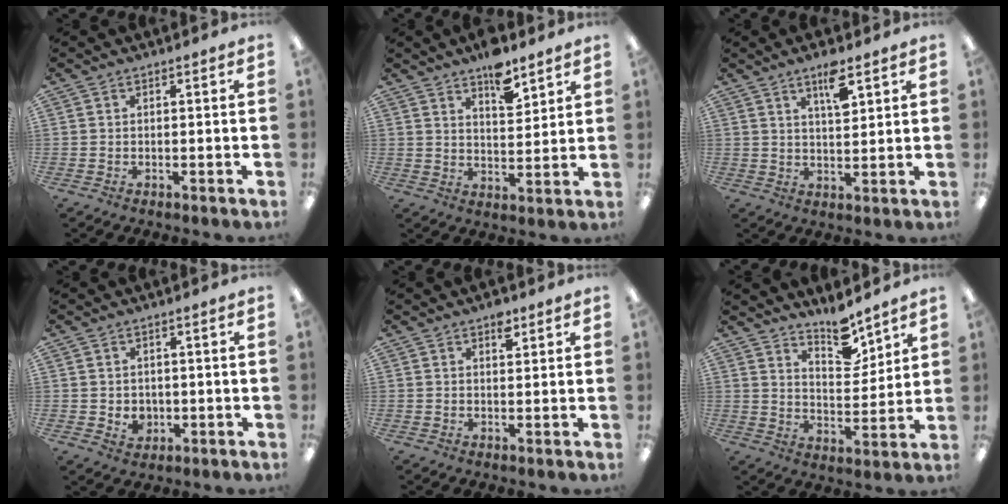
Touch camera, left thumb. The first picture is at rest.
{"total": 8.4, "force": [6.5, 3.3, 4.1], "torque": [-0.050, -0.041, 0.110]}
{"total": 7.1, "force": [4.5, 2.3, 5.0], "torque": [-0.071, -0.022, 0.070]}
{"total": 3.1, "force": [0.2, 2.7, 1.4], "torque": [-0.017, 0.000, 0.003]}
{"total": 3.2, "force": [2.1, 1.6, 1.8], "torque": [-0.007, -0.011, 0.031]}
{"total": 9.7, "force": [8.3, 3.4, 3.8], "torque": [-0.043, -0.061, 0.146]}